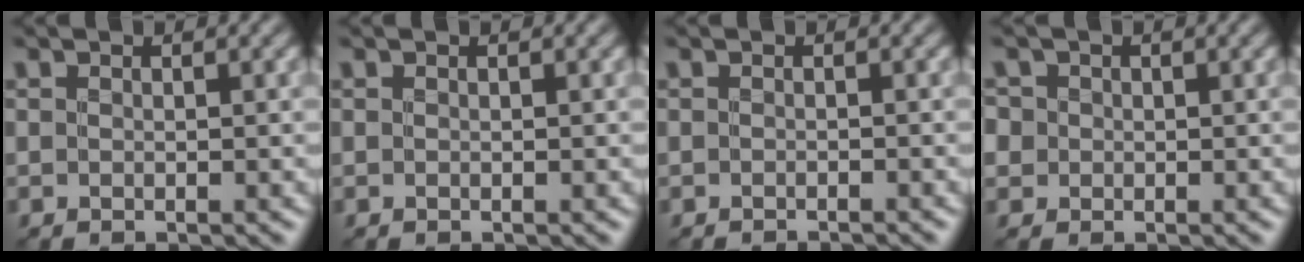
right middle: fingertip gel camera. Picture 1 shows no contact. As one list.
[{"total": 0.0}, {"total": 1.3, "force": [-1.2, 0.2, 0.4], "torque": [0.006, -0.002, -0.018]}, {"total": 2.9, "force": [0.9, 2.6, 1.0], "torque": [-0.016, 0.017, 0.004]}]